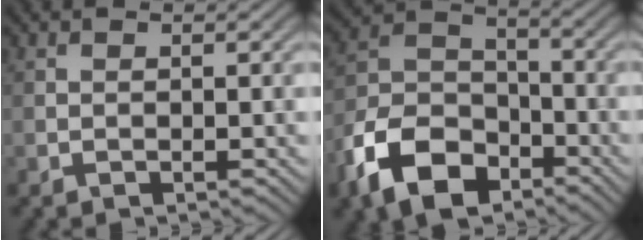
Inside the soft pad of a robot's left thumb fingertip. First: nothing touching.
{"total": 12.4, "force": [-7.4, 7.2, 6.7], "torque": [-0.160, -0.014, -0.159]}